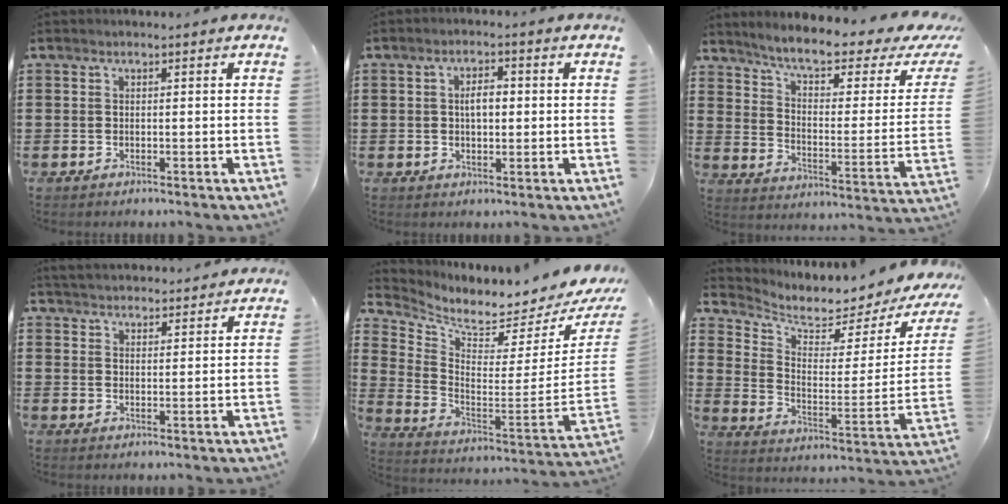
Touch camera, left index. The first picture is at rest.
{"total": 3.3, "force": [0.1, 1.6, 2.9], "torque": [-0.051, 0.004, -0.003]}
{"total": 6.4, "force": [5.0, 0.6, 3.9], "torque": [-0.090, -0.038, 0.079]}
{"total": 3.3, "force": [3.2, 0.3, -0.3], "torque": [-0.005, -0.010, 0.061]}
{"total": 3.9, "force": [3.6, 0.3, 1.3], "torque": [-0.046, -0.068, 0.052]}
{"total": 3.2, "force": [2.7, 1.6, 0.8], "torque": [-0.040, -0.034, 0.043]}